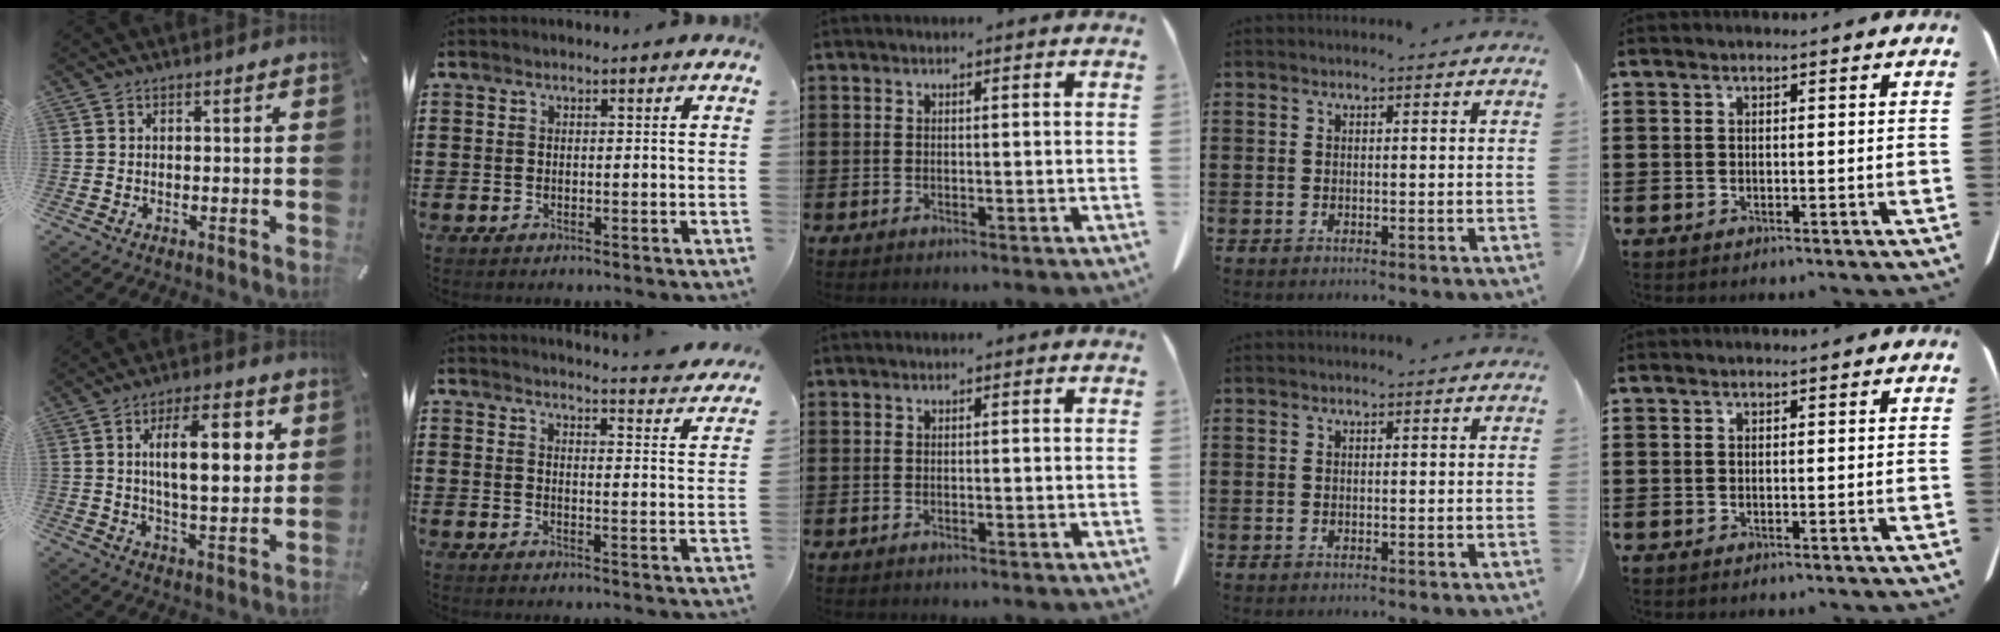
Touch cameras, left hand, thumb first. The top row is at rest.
{"thumb": {"total": 14.1, "force": [3.8, 6.1, 12.1], "torque": [-0.187, 0.001, 0.059]}, "index": {"total": 3.6, "force": [3.5, -0.6, 0.6], "torque": [-0.020, -0.032, 0.056]}}